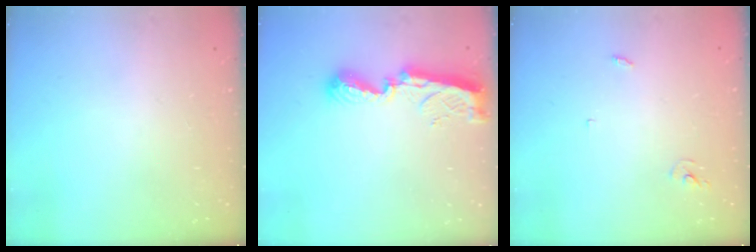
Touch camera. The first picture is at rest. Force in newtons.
{"total": 9.9, "press": 9.9, "slide": 0.5}
{"total": 2.5, "press": 2.5, "slide": 0.2}